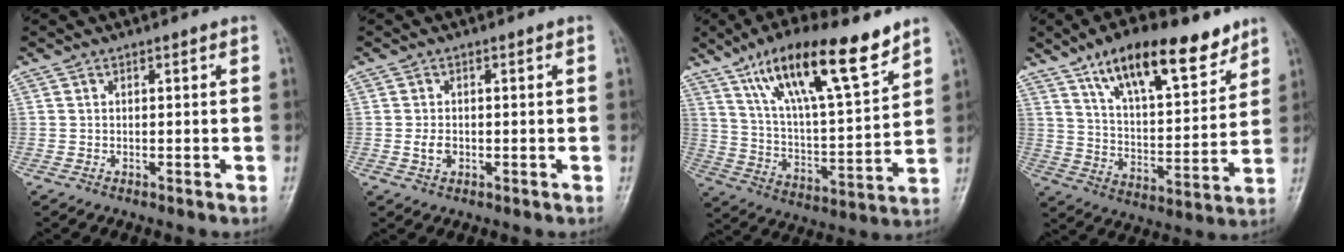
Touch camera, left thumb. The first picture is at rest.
{"total": 2.4, "force": [-0.4, 1.7, 1.6], "torque": [-0.026, 0.001, -0.008]}
{"total": 20.7, "force": [13.4, 5.8, 14.7], "torque": [-0.225, -0.048, 0.240]}
{"total": 18.7, "force": [12.1, 7.1, 12.4], "torque": [-0.160, -0.053, 0.207]}